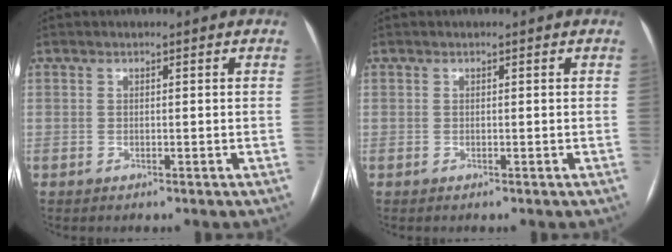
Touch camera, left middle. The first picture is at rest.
{"total": 0.0}